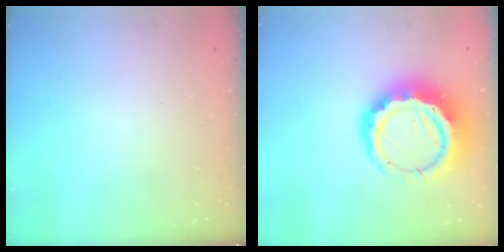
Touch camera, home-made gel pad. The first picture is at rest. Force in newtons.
{"total": 13.7, "press": 13.5, "slide": 2.5}